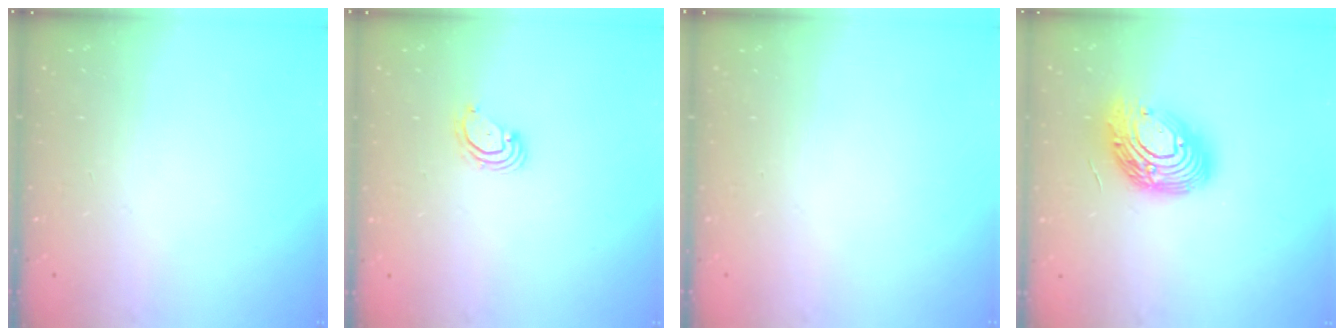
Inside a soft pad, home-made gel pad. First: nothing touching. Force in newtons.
{"total": 3.0, "press": 3.0, "slide": 0.2}
{"total": 0.0}
{"total": 15.7, "press": 15.7, "slide": 1.1}